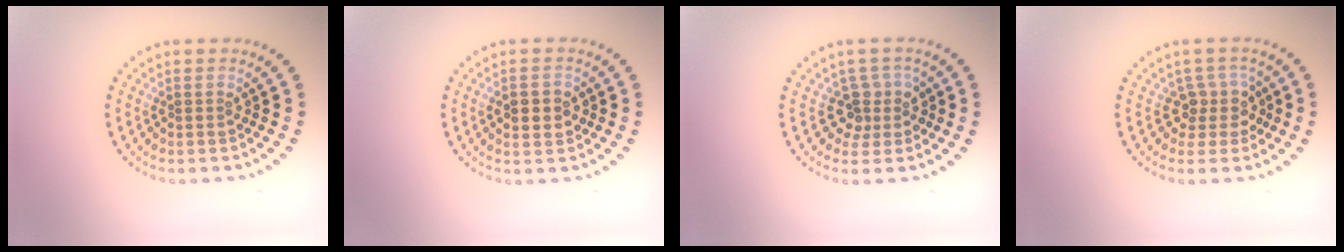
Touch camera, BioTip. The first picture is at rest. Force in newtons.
{"total": 2.3, "press": 2.3, "slide": 0.3}
{"total": 2.5, "press": 1.9, "slide": 1.6}
{"total": 2.4, "press": 1.9, "slide": 1.5}